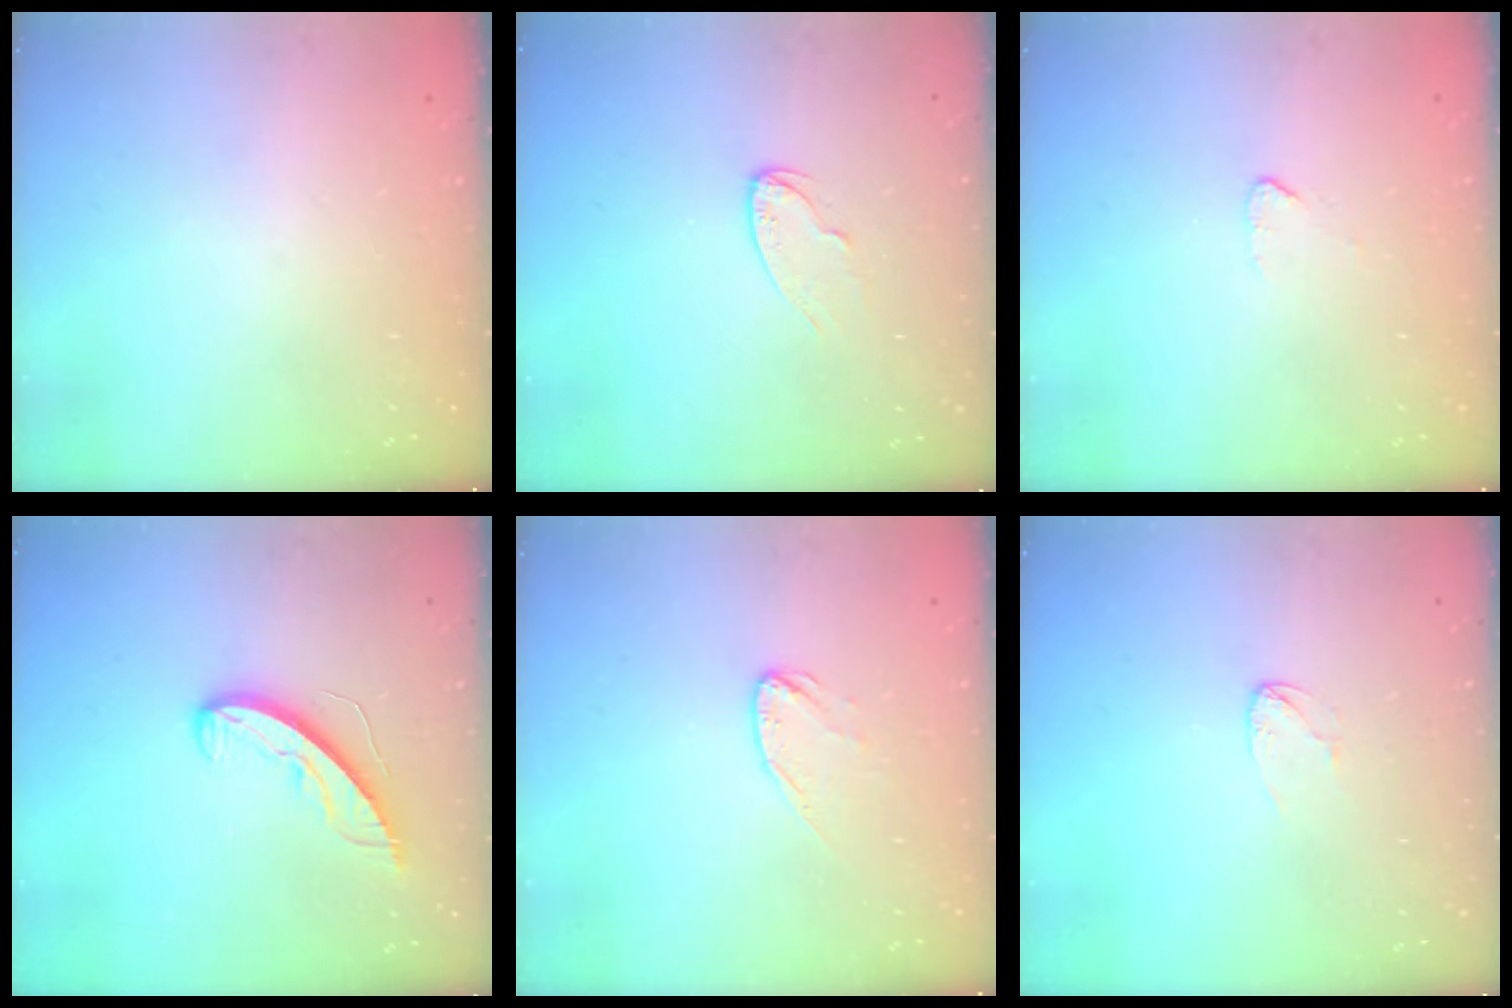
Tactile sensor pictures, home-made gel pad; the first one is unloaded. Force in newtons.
{"total": 5.4, "press": 5.3, "slide": 0.6}
{"total": 2.7, "press": 2.7, "slide": 0.2}
{"total": 9.2, "press": 9.1, "slide": 1.3}
{"total": 6.1, "press": 6.1, "slide": 0.3}
{"total": 3.2, "press": 3.2, "slide": 0.2}